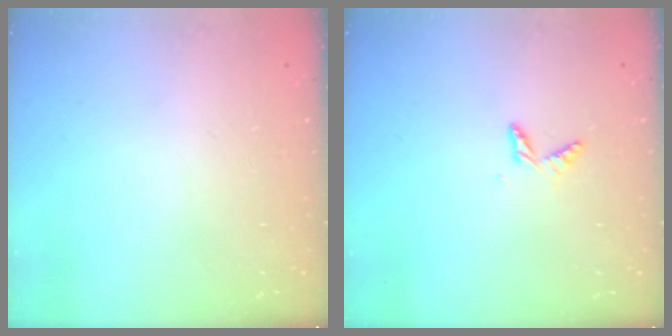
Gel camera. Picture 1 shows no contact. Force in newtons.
{"total": 4.6, "press": 4.6, "slide": 0.4}